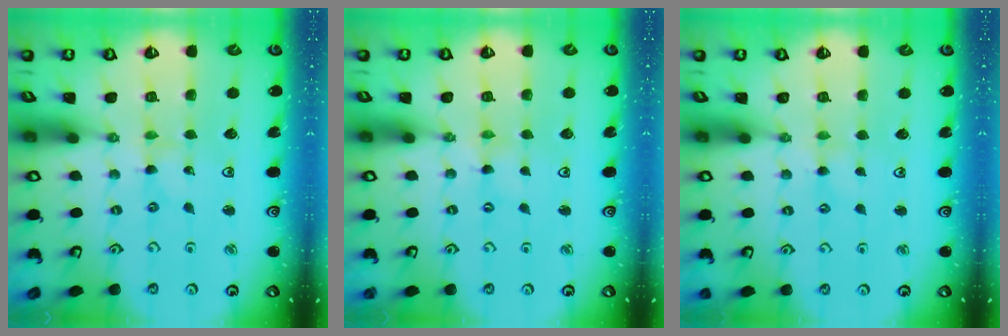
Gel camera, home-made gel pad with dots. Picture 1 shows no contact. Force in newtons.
{"total": 0.0}
{"total": 1.2, "press": 1.2, "slide": 0.3}